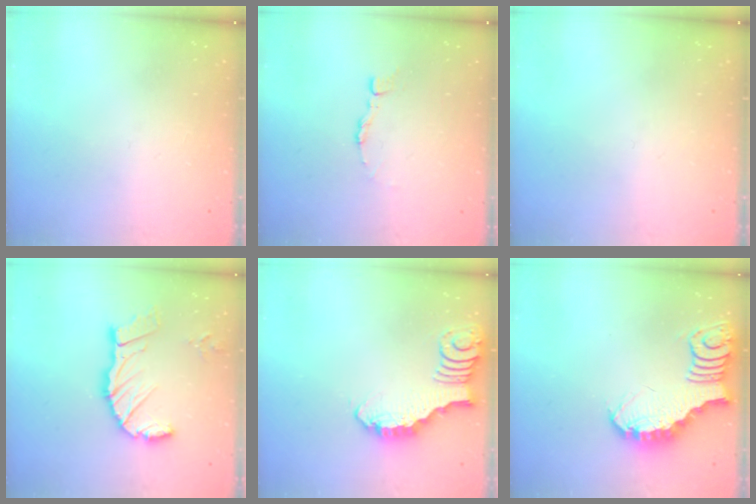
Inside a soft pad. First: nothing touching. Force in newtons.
{"total": 2.9, "press": 2.9, "slide": 0.2}
{"total": 0.0}
{"total": 12.7, "press": 12.6, "slide": 1.6}
{"total": 4.2, "press": 4.2, "slide": 0.3}
{"total": 3.5, "press": 3.5, "slide": 0.5}